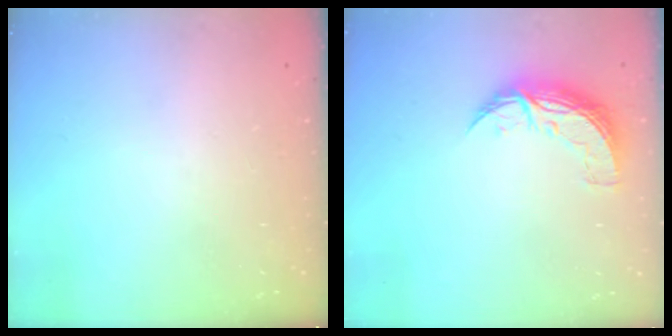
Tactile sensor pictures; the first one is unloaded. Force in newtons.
{"total": 8.4, "press": 8.4, "slide": 0.3}